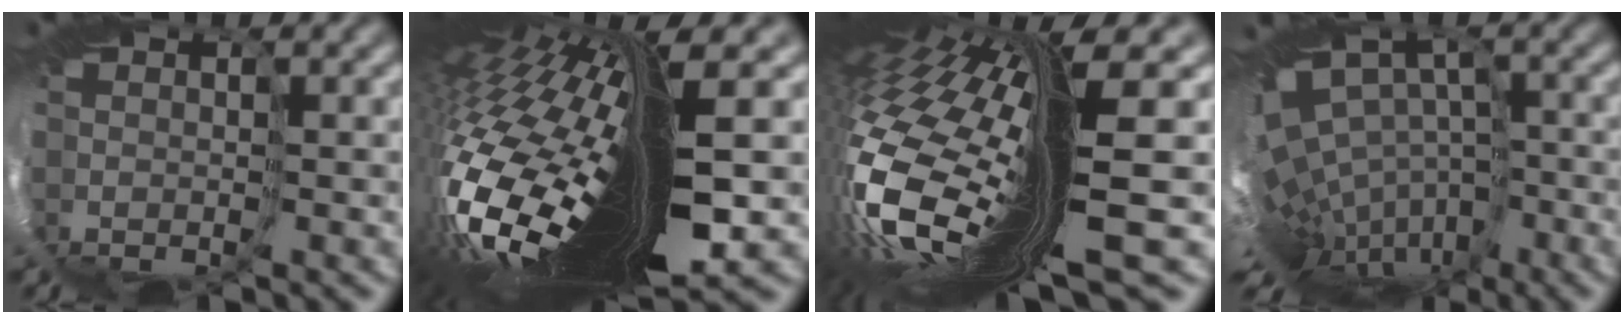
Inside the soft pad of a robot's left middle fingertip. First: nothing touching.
{"total": 15.5, "force": [0.2, 4.7, 14.8], "torque": [-0.319, -0.049, 0.022]}
{"total": 14.1, "force": [-0.6, 3.0, 13.7], "torque": [-0.323, -0.075, 0.022]}
{"total": 9.2, "force": [-3.6, 5.6, 6.3], "torque": [-0.114, 0.008, -0.018]}